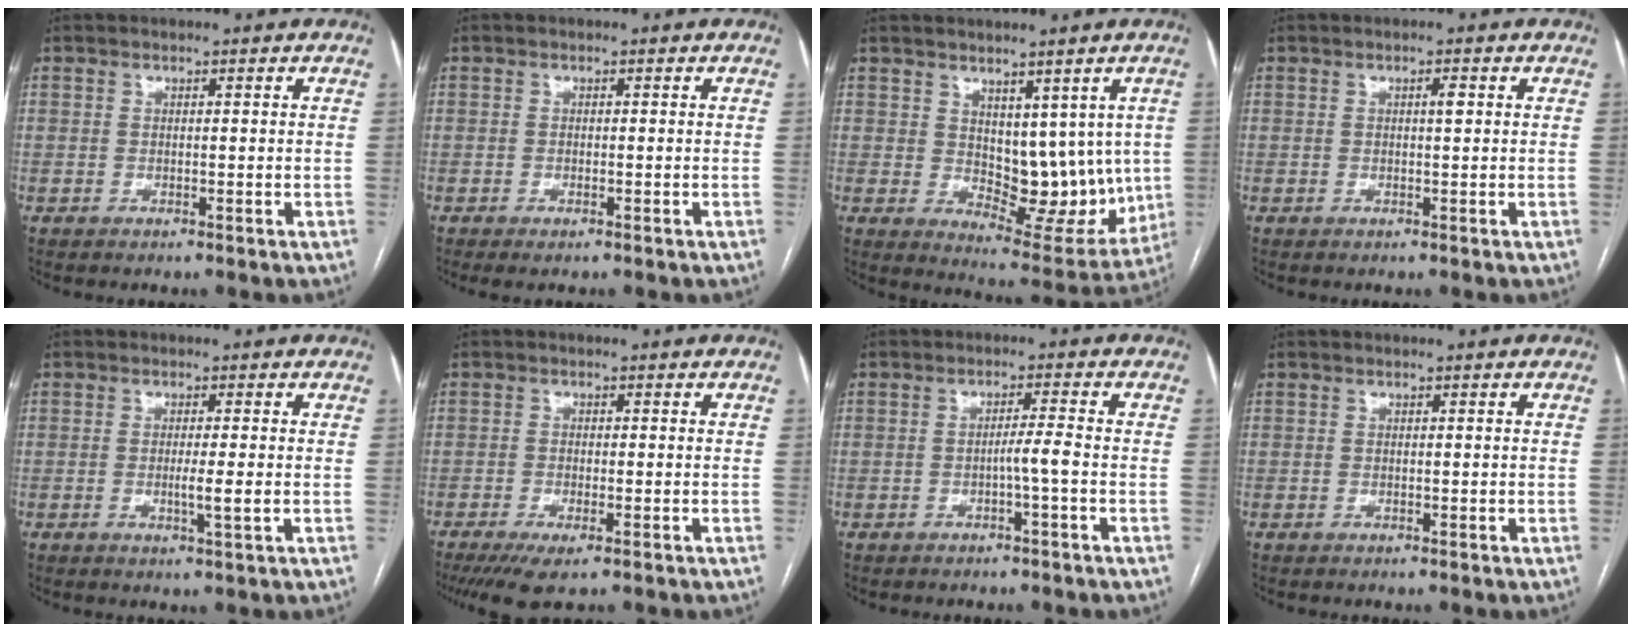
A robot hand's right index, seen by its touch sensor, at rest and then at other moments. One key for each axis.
{"total": 1.3, "fx": -0.8, "fy": 0.3, "fz": 0.9, "tx": -0.015, "ty": -0.003, "tz": -0.010}
{"total": 11.3, "fx": 1.4, "fy": 6.5, "fz": 9.1, "tx": -0.101, "ty": -0.004, "tz": 0.043}
{"total": 1.3, "fx": 0.3, "fy": 0.2, "fz": 1.2, "tx": -0.020, "ty": 0.002, "tz": 0.004}
{"total": 2.7, "fx": -0.4, "fy": -0.3, "fz": 2.7, "tx": -0.048, "ty": -0.007, "tz": -0.005}
{"total": 5.2, "fx": -3.3, "fy": 1.1, "fz": 3.9, "tx": -0.066, "ty": -0.014, "tz": -0.052}
{"total": 2.4, "fx": -0.9, "fy": -0.4, "fz": 2.2, "tx": -0.033, "ty": 0.001, "tz": -0.018}
{"total": 0.0}